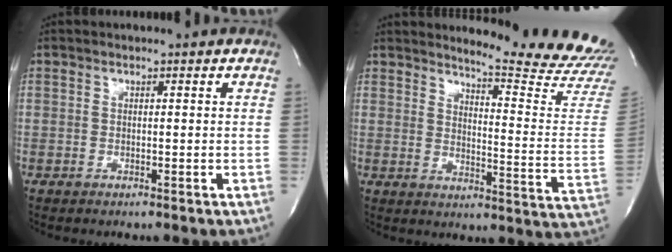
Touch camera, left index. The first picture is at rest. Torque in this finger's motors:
{"motor_torque": [-0.25, -0.06, 0.12, 0.04]}